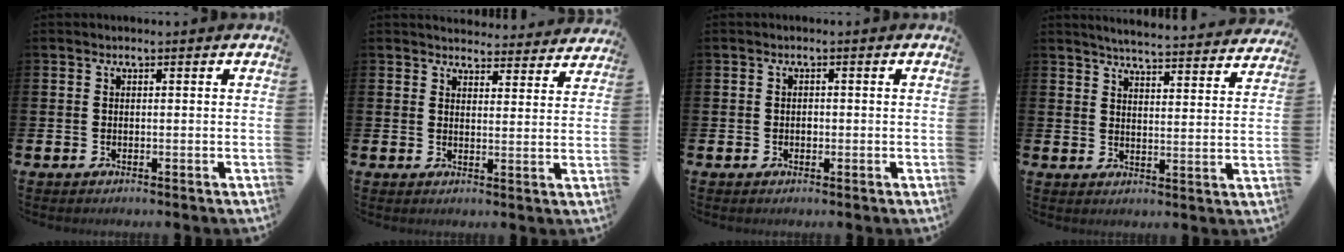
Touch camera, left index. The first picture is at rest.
{"total": 4.2, "force": [4.1, 0.9, -0.1], "torque": [0.002, -0.030, 0.071]}
{"total": 0.8, "force": [0.0, 0.7, 0.4], "torque": [-0.003, 0.002, -0.003]}
{"total": 5.3, "force": [5.3, -0.2, 0.8], "torque": [-0.028, -0.042, 0.090]}